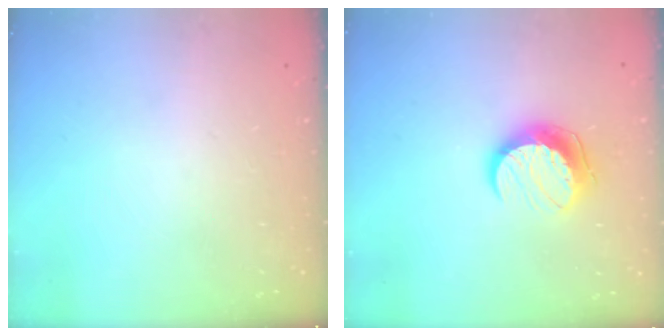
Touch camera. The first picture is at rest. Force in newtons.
{"total": 10.5, "press": 10.5, "slide": 0.4}